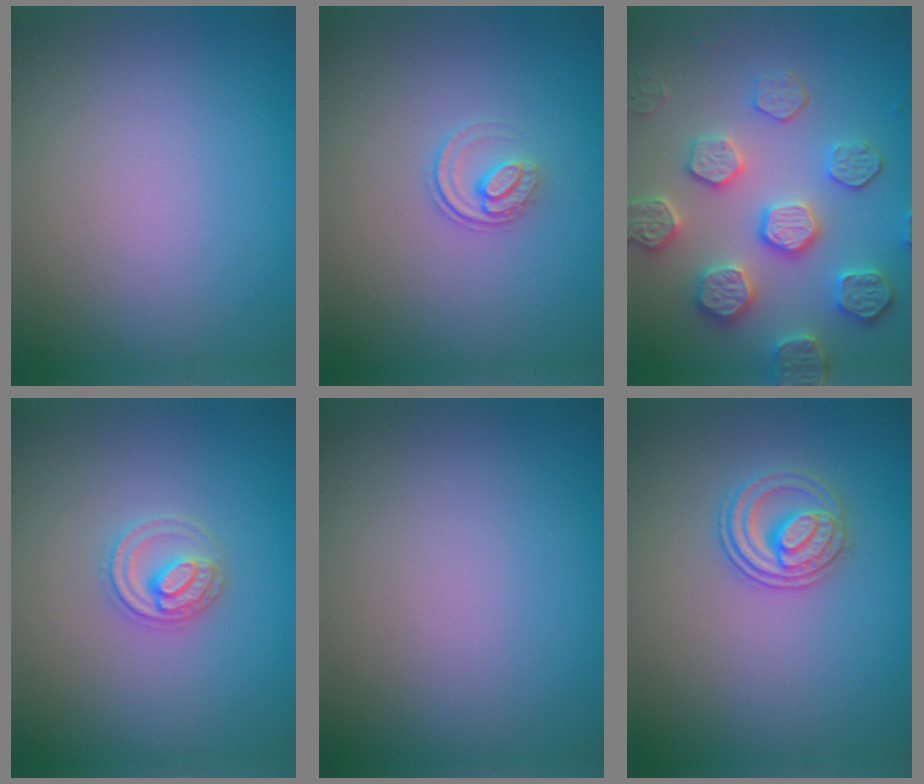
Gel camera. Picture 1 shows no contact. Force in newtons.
{"total": 1.5, "press": 1.1, "slide": 1.1}
{"total": 5.6, "press": 5.1, "slide": 2.2}
{"total": 2.5, "press": 2.4, "slide": 0.3}
{"total": 0.0}
{"total": 2.6, "press": 2.6, "slide": 0.5}